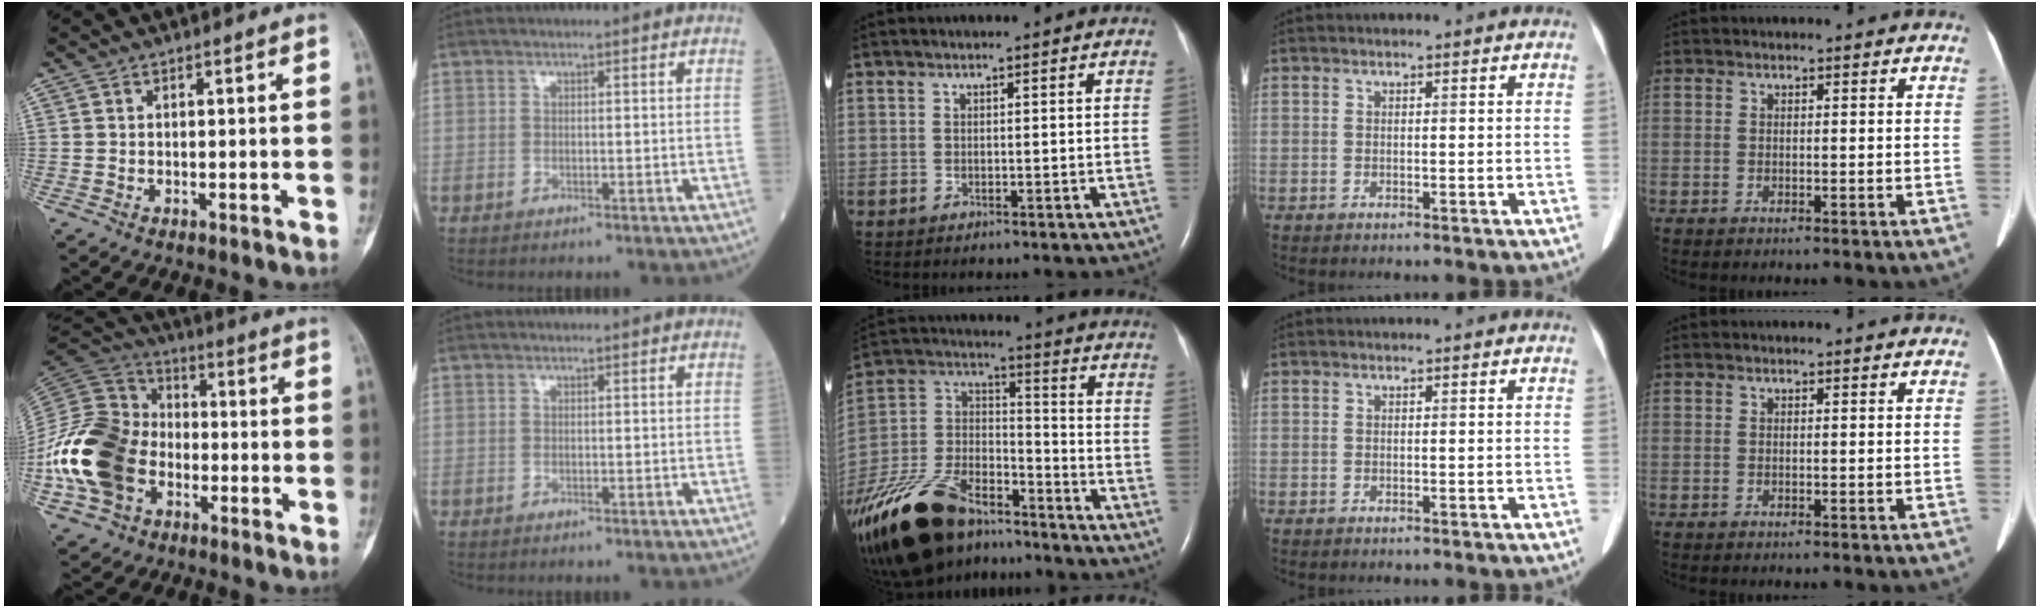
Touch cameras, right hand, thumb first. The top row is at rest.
{"thumb": {"total": 21.3, "force": [-5.8, 15.8, 13.1], "torque": [-0.270, 0.044, -0.108]}, "middle": {"total": 26.4, "force": [-19.5, 10.5, 14.3], "torque": [-0.357, -0.029, -0.349]}}